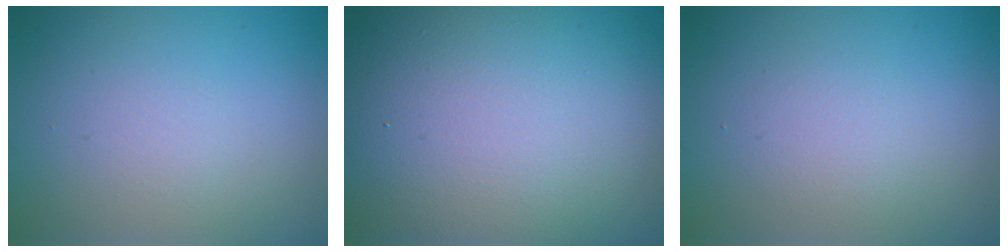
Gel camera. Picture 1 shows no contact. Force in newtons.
{"total": 17.5, "press": 17.5, "slide": 1.4}
{"total": 1.5, "press": 1.5, "slide": 0.1}